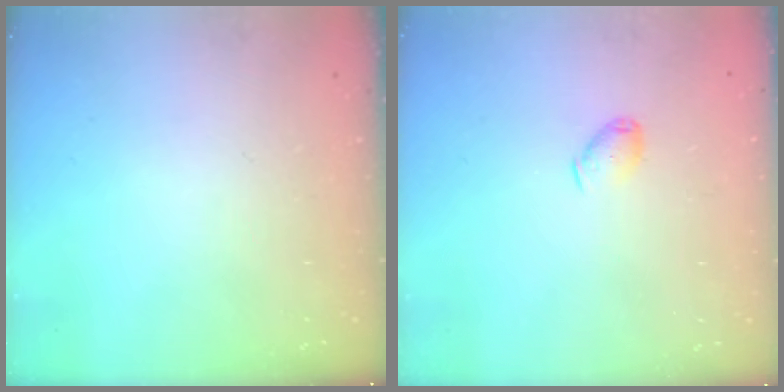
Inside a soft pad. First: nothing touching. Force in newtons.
{"total": 6.0, "press": 6.0, "slide": 0.8}